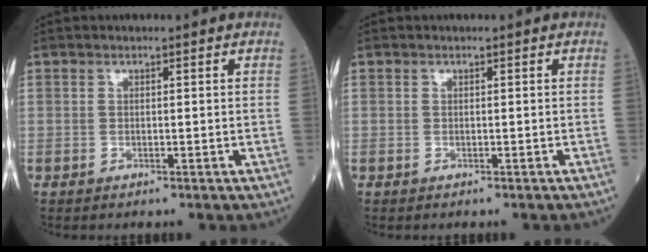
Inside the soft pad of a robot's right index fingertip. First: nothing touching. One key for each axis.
{"total": 0.0}